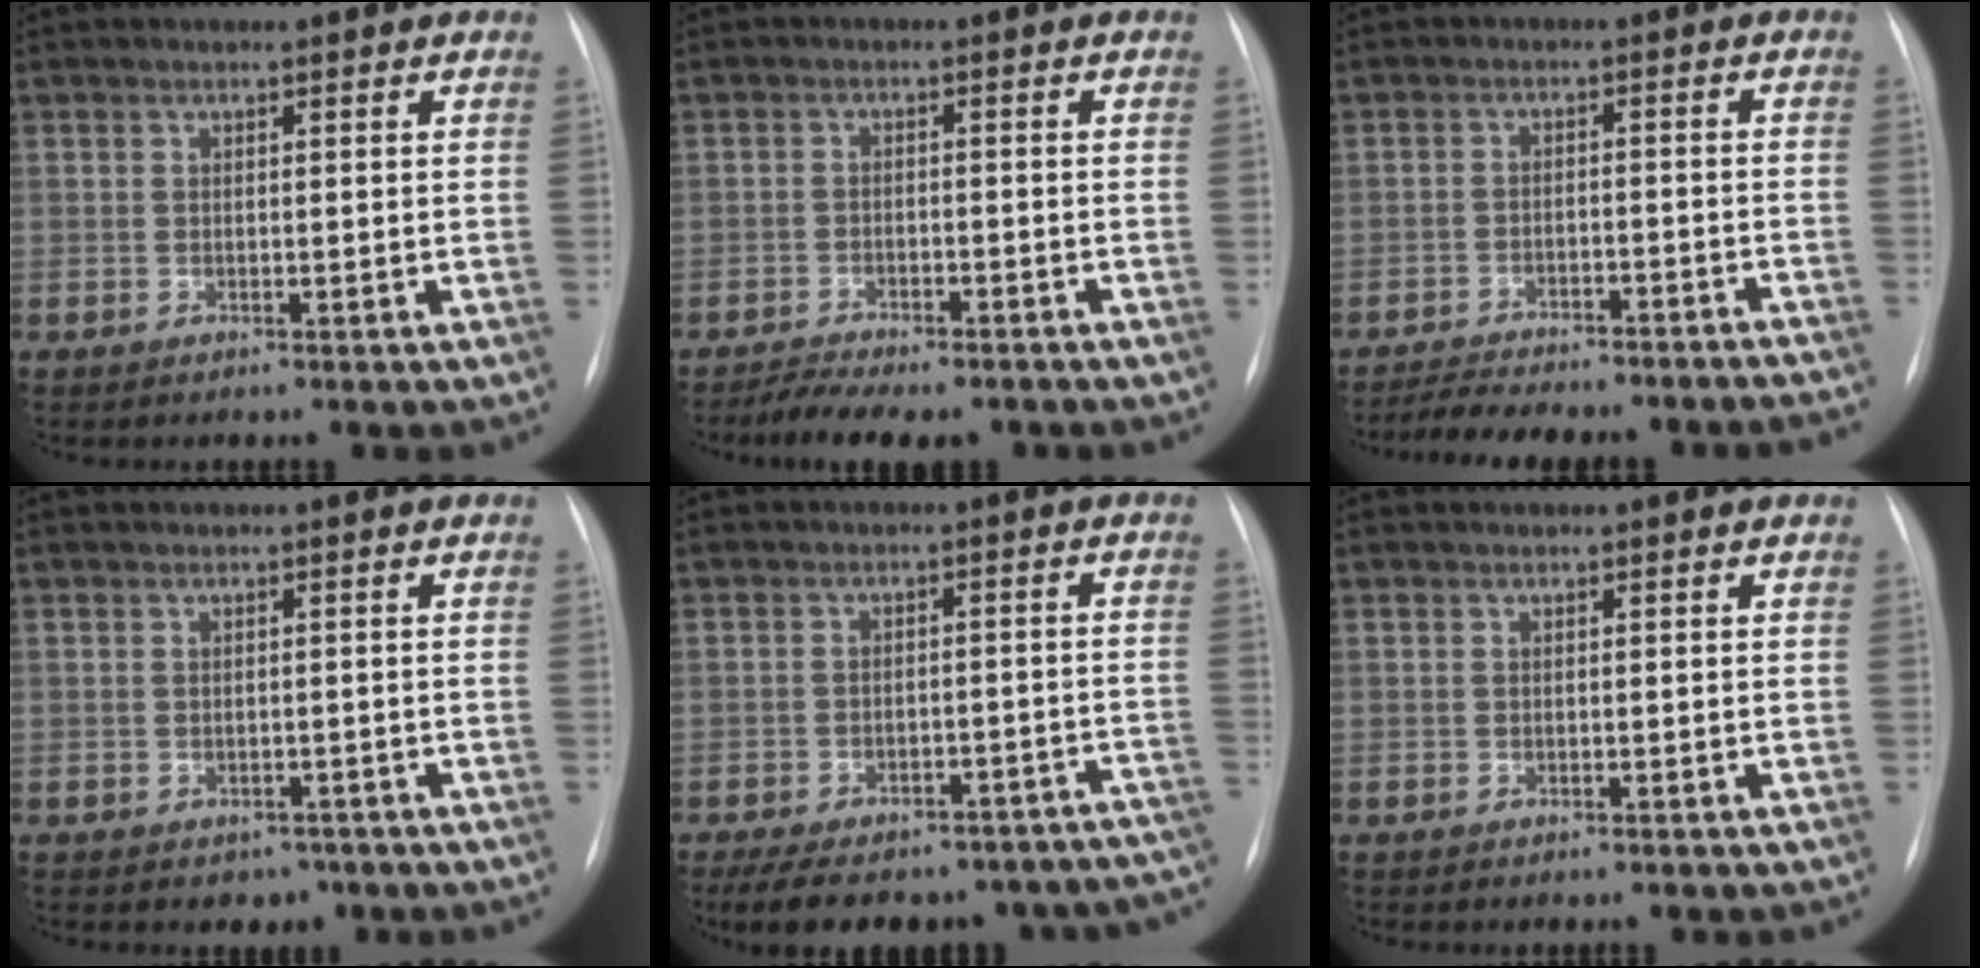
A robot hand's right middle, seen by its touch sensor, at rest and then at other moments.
{"total": 9.4, "force": [-7.9, 2.8, 4.2], "torque": [-0.058, 0.001, -0.115]}
{"total": 15.2, "force": [-14.3, 1.3, 5.0], "torque": [-0.071, 0.005, -0.188]}
{"total": 2.1, "force": [-1.3, 1.5, 0.5], "torque": [-0.003, 0.004, -0.010]}
{"total": 25.9, "force": [-21.4, 10.0, 10.7], "torque": [-0.135, 0.015, -0.257]}
{"total": 0.0}